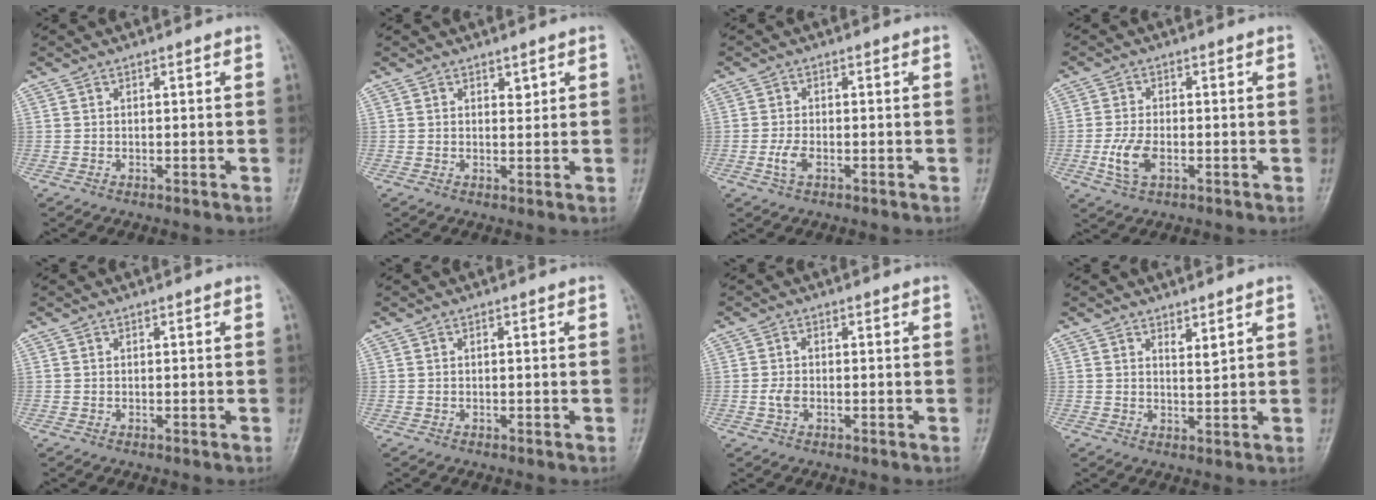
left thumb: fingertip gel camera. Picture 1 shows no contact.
{"total": 1.2, "force": [0.8, 0.7, 0.6], "torque": [0.004, -0.005, 0.011]}
{"total": 2.8, "force": [-1.1, 1.3, 2.2], "torque": [-0.050, 0.005, -0.022]}
{"total": 5.4, "force": [-1.5, 2.9, 4.3], "torque": [-0.097, 0.001, -0.028]}
{"total": 0.0}
{"total": 0.0}
{"total": 2.4, "force": [-0.5, 1.4, 1.9], "torque": [-0.041, 0.005, -0.014]}
{"total": 2.0, "force": [1.5, 0.4, 1.3], "torque": [-0.018, -0.017, 0.029]}